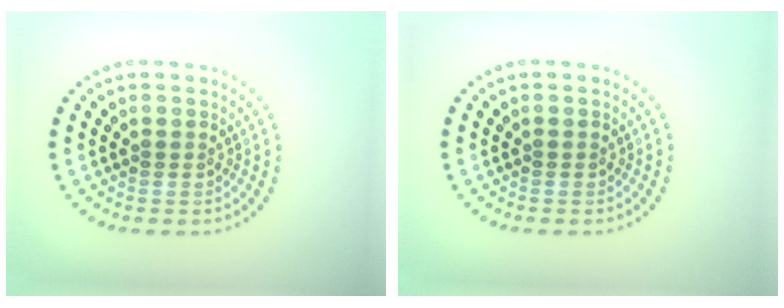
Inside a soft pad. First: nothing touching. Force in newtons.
{"total": 0.0}